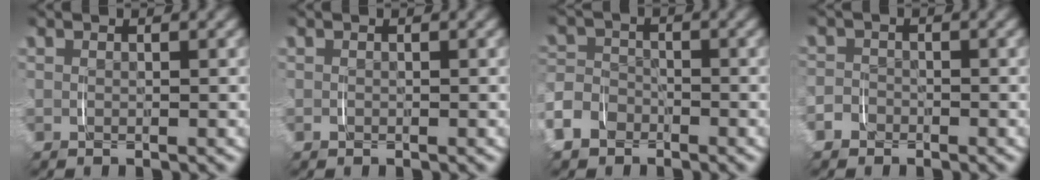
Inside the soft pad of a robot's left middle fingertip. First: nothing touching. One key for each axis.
{"total": 0.0}
{"total": 5.0, "fx": -2.7, "fy": 4.0, "fz": 1.3, "tx": -0.035, "ty": -0.011, "tz": -0.052}
{"total": 2.7, "fx": -1.5, "fy": 2.3, "fz": 0.2, "tx": -0.014, "ty": -0.005, "tz": -0.033}